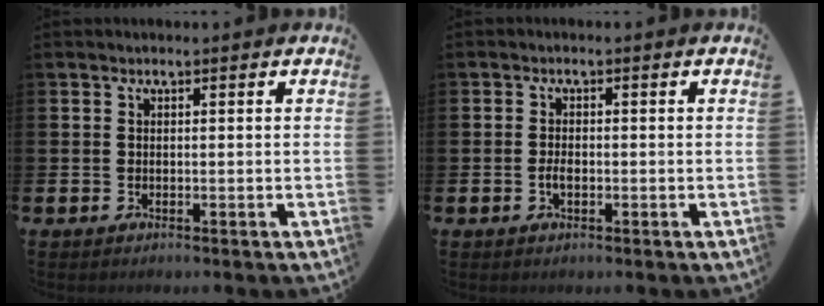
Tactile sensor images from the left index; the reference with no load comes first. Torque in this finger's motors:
{"motor_torque": [0.36, -0.03, 0.03, 0.02]}